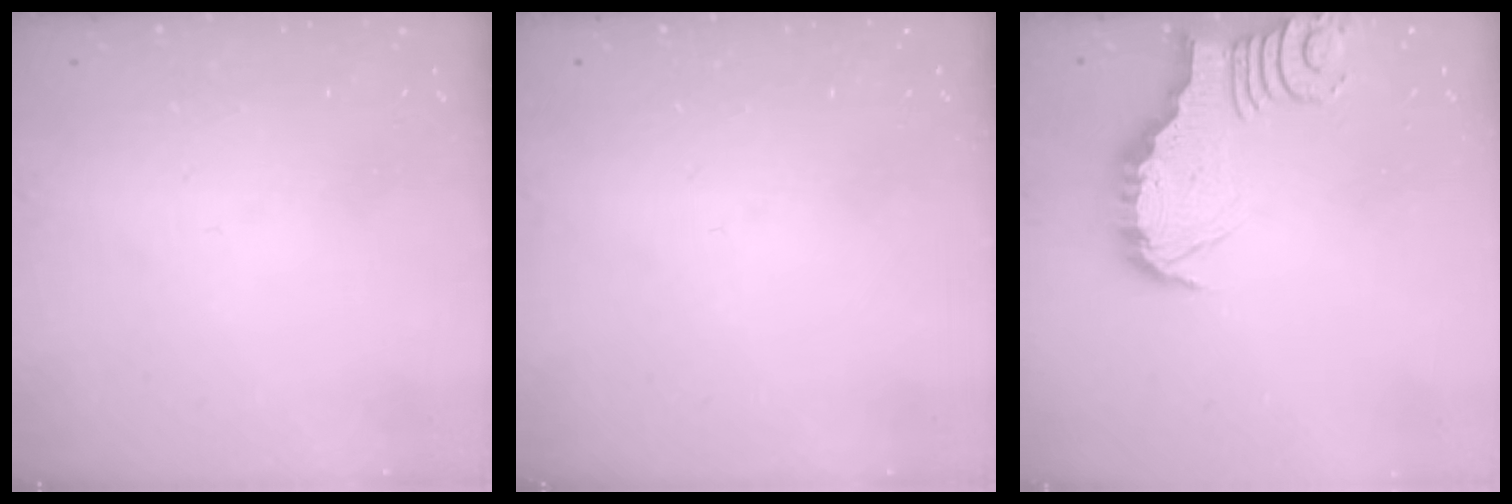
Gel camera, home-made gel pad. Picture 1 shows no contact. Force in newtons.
{"total": 0.0}
{"total": 3.4, "press": 3.4, "slide": 0.1}